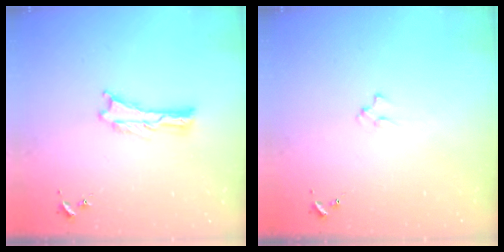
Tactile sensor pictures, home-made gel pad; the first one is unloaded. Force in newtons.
{"total": 1.3, "press": 1.3, "slide": 0.3}